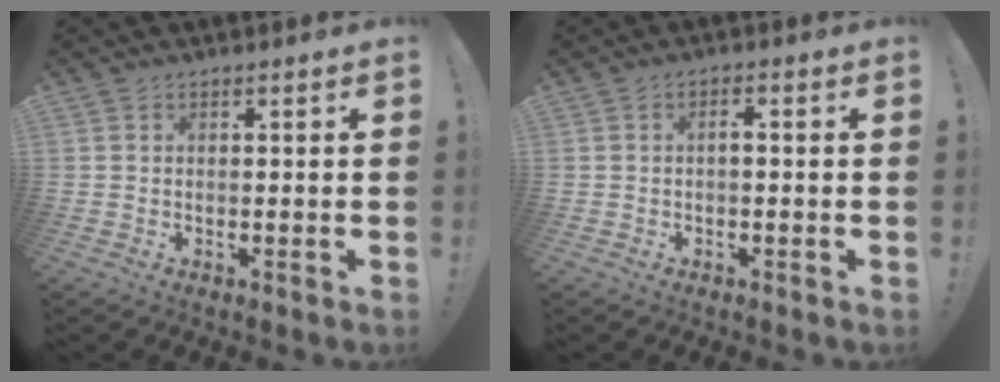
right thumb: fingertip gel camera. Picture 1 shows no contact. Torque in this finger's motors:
{"motor_torque": [-0.16, 0.03, -0.11, 0.07, 0.06]}